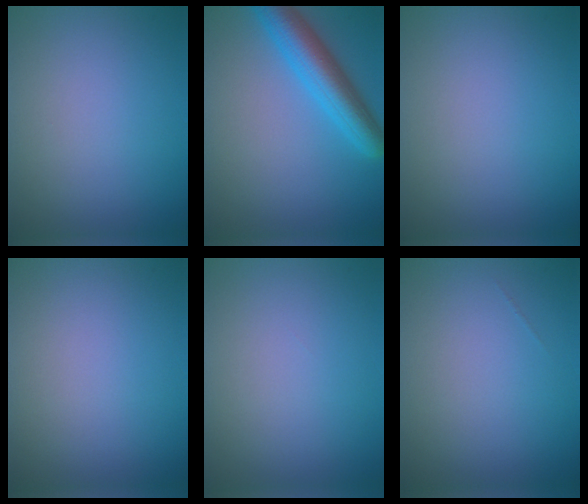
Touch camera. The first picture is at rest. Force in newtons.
{"total": 5.6, "press": 5.6, "slide": 0.3}
{"total": 0.0}
{"total": 0.0}
{"total": 0.0}
{"total": 0.0}